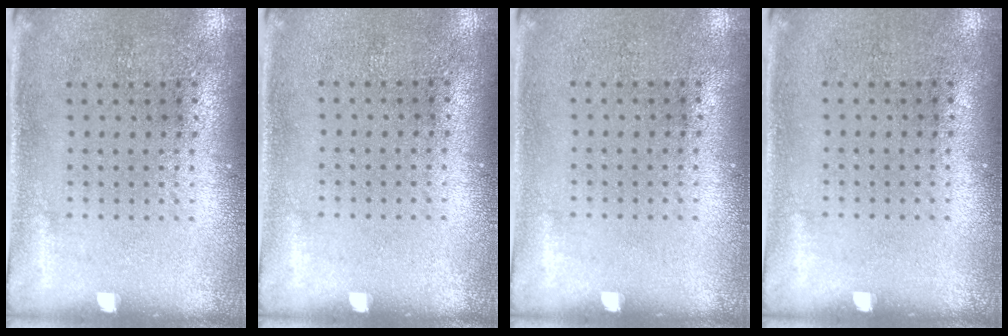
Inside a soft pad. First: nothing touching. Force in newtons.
{"total": 0.0}
{"total": 0.0}
{"total": 0.0}